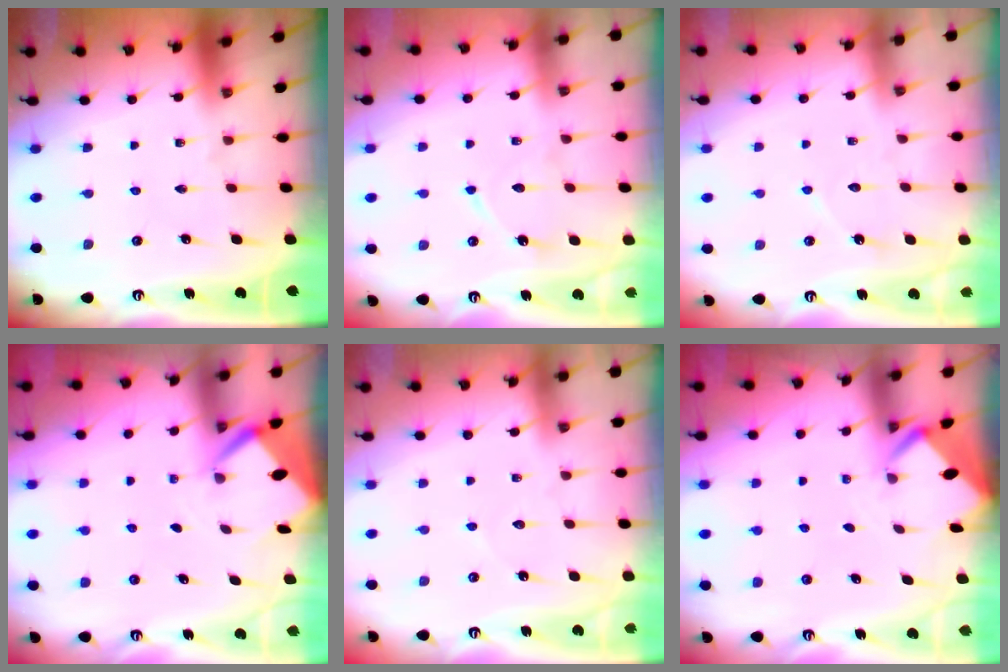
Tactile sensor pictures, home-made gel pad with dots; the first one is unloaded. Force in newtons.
{"total": 7.7, "press": 7.7, "slide": 0.8}
{"total": 4.7, "press": 4.7, "slide": 0.4}
{"total": 2.7, "press": 2.7, "slide": 0.2}
{"total": 2.4, "press": 2.4, "slide": 0.3}
{"total": 2.0, "press": 2.0, "slide": 0.2}